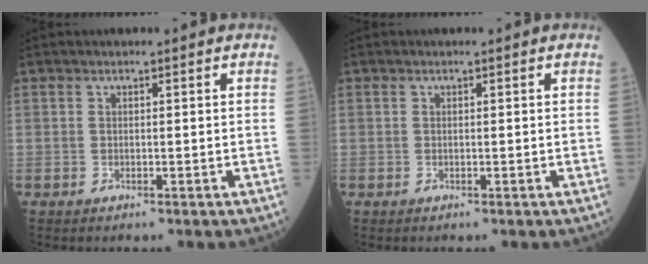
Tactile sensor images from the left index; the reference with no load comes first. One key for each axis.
{"total": 0.0}